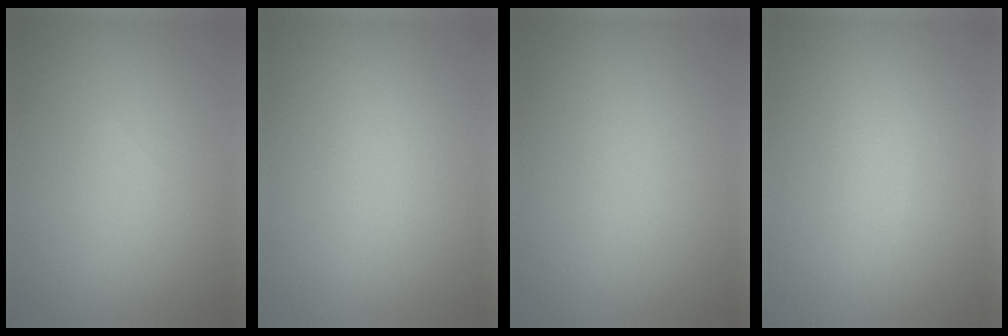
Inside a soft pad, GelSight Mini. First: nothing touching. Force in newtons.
{"total": 0.0}
{"total": 0.0}
{"total": 0.0}